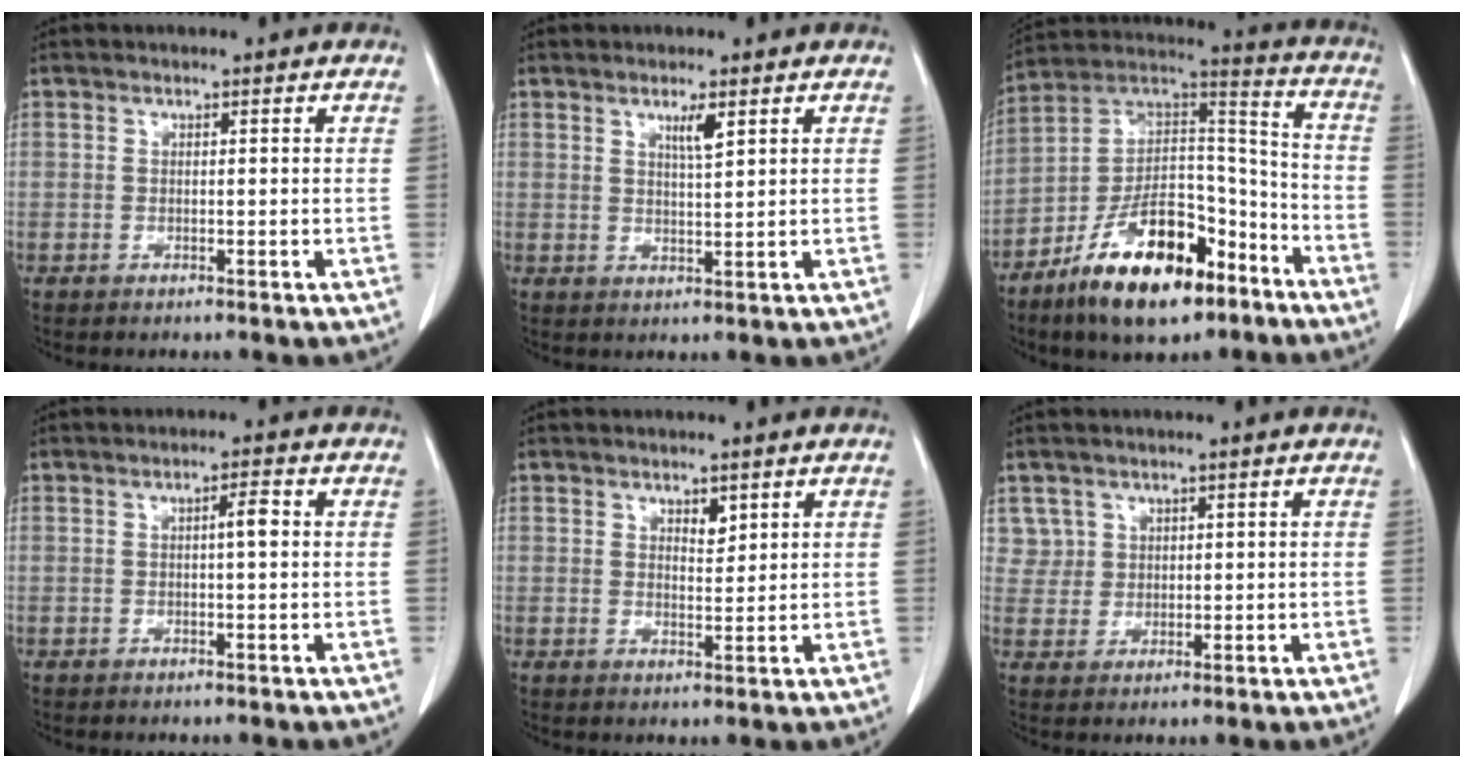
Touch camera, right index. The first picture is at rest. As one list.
[{"total": 2.7, "force": [1.5, 0.1, 2.2], "torque": [-0.041, -0.005, 0.028]}, {"total": 19.6, "force": [-11.9, 7.4, 13.7], "torque": [-0.246, 0.017, -0.204]}, {"total": 2.2, "force": [0.2, 0.2, 2.2], "torque": [-0.034, 0.004, 0.003]}, {"total": 2.1, "force": [1.3, 0.9, 1.3], "torque": [-0.020, -0.005, 0.024]}, {"total": 3.6, "force": [2.0, 2.9, -0.4], "torque": [0.022, 0.004, 0.038]}]